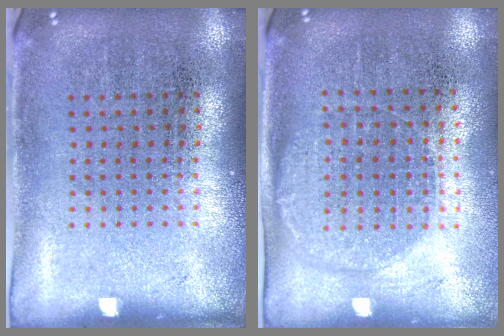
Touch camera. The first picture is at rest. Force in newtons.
{"total": 1.3, "press": 1.1, "slide": 0.6}